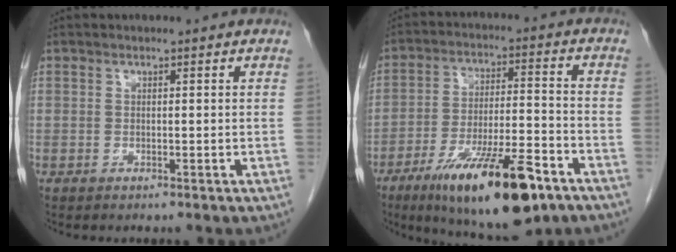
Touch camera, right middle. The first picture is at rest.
{"total": 18.2, "force": [-11.0, 3.7, 14.0], "torque": [-0.212, -0.021, -0.179]}